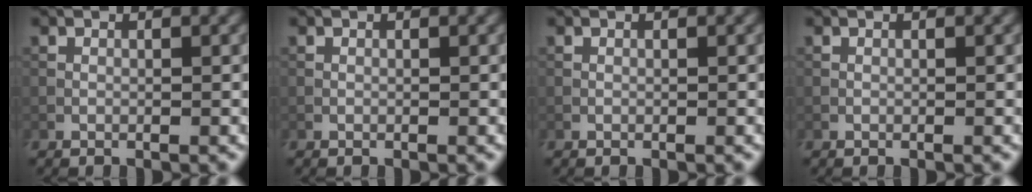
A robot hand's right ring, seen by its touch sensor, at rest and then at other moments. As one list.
[{"total": 0.0}, {"total": 0.0}, {"total": 0.0}]